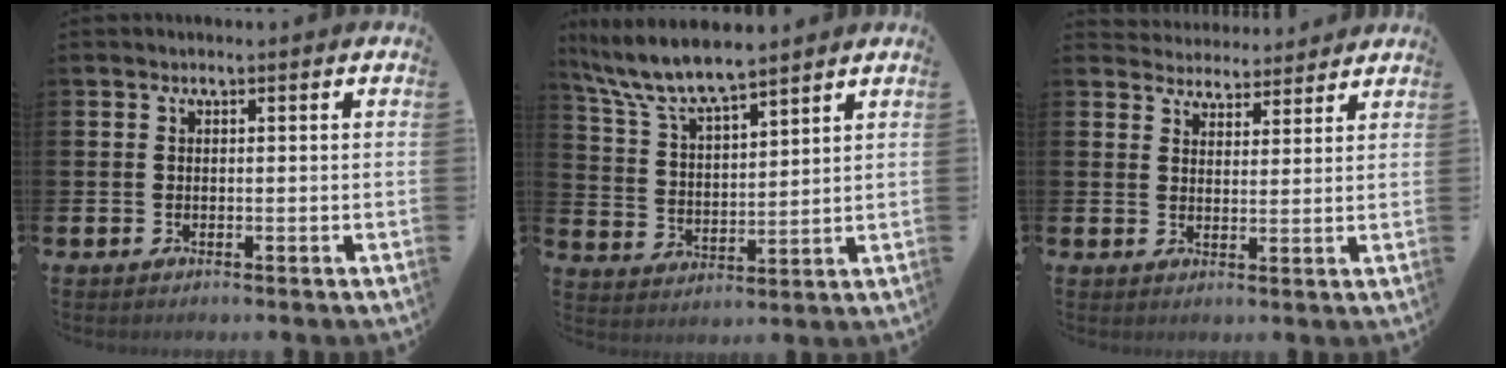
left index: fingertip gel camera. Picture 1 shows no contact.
{"total": 8.0, "force": [7.4, 1.1, 2.9], "torque": [-0.090, -0.036, 0.133]}
{"total": 4.0, "force": [3.9, 0.9, -0.4], "torque": [-0.004, -0.025, 0.071]}